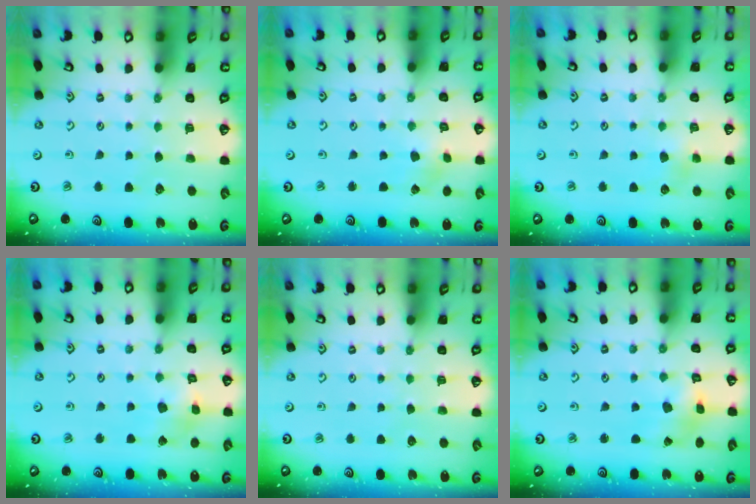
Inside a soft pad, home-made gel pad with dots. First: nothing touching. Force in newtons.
{"total": 2.1, "press": 2.1, "slide": 0.2}
{"total": 2.4, "press": 2.4, "slide": 0.4}
{"total": 6.5, "press": 6.5, "slide": 0.4}
{"total": 0.0}
{"total": 5.2, "press": 5.1, "slide": 0.6}